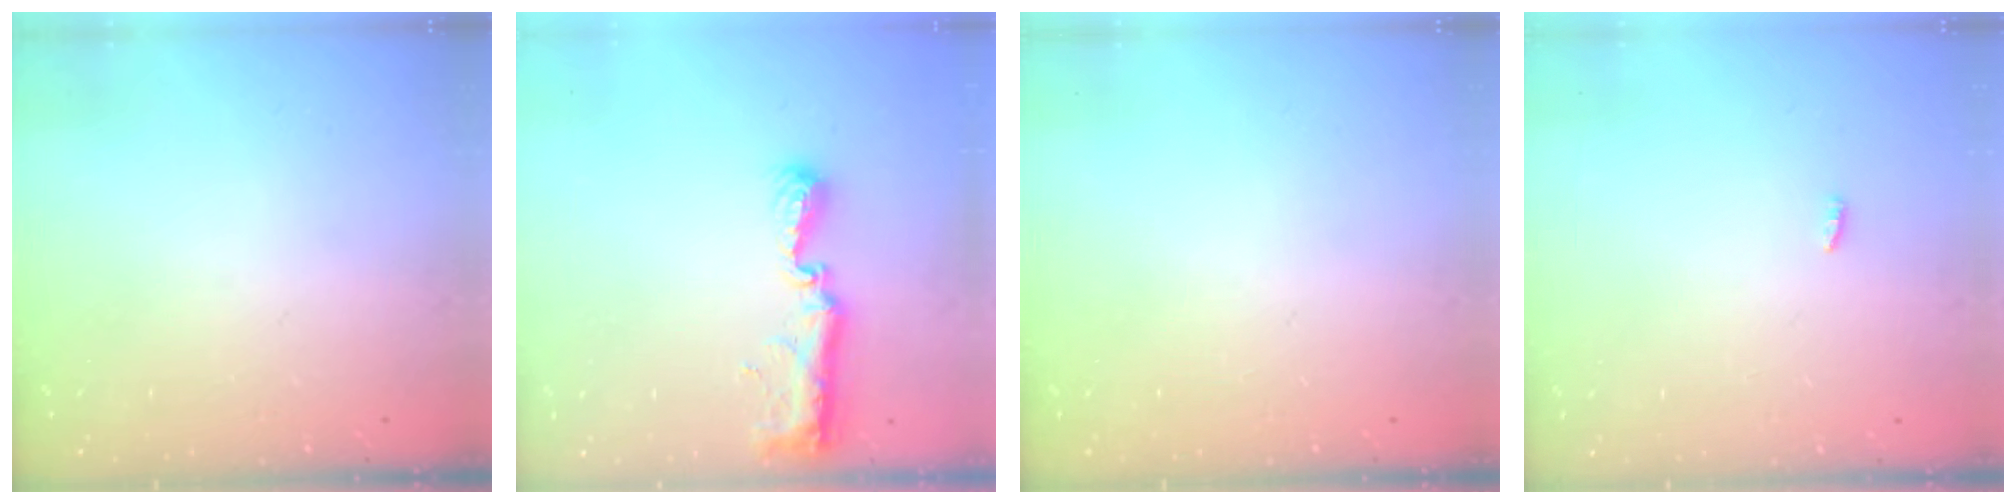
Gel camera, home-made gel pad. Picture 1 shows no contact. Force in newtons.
{"total": 8.9, "press": 8.9, "slide": 0.8}
{"total": 0.0}
{"total": 6.6, "press": 2.7, "slide": 6.1}